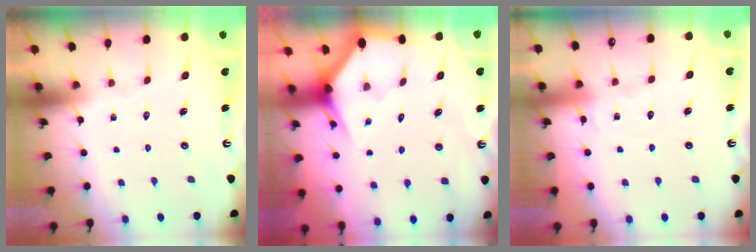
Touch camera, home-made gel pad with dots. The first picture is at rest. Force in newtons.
{"total": 2.9, "press": 2.9, "slide": 0.1}
{"total": 7.9, "press": 7.9, "slide": 0.9}